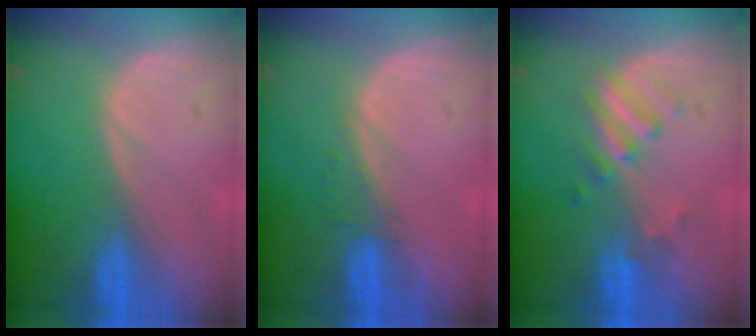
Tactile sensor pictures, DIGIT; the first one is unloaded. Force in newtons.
{"total": 1.2, "press": 1.1, "slide": 0.4}
{"total": 3.6, "press": 3.6, "slide": 0.5}